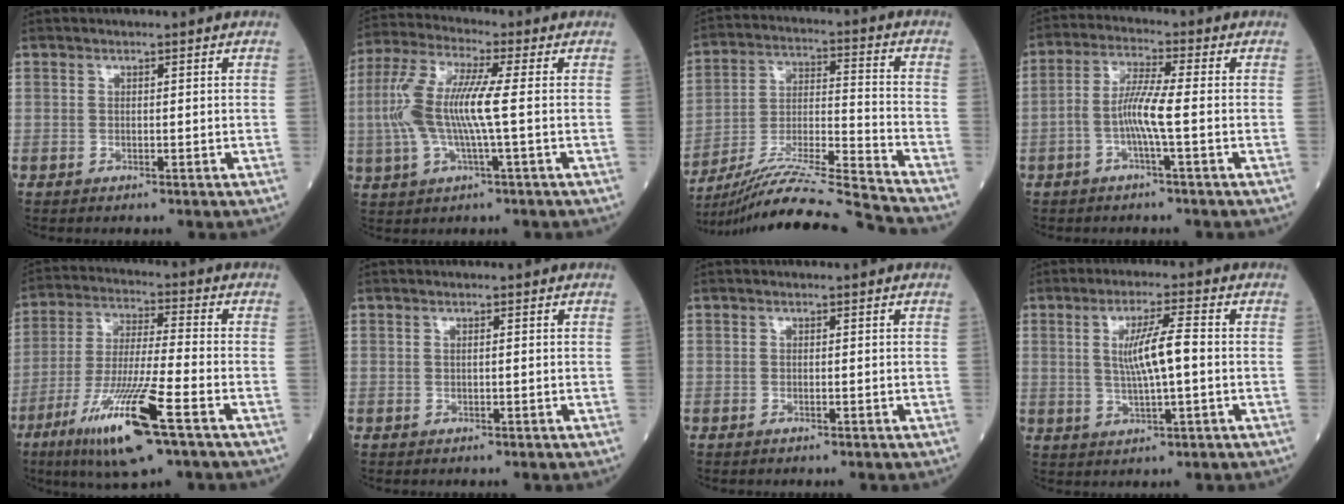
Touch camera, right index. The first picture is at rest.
{"total": 10.7, "force": [-0.1, 1.4, 10.6], "torque": [-0.236, 0.018, -0.008]}
{"total": 20.5, "force": [-19.1, -2.8, 6.9], "torque": [-0.135, -0.019, -0.322]}
{"total": 6.1, "force": [-1.5, -0.1, 6.0], "torque": [-0.124, 0.009, -0.032]}
{"total": 15.5, "force": [-7.7, 0.7, 13.4], "torque": [-0.273, -0.033, -0.137]}
{"total": 0.0}
{"total": 0.5, "force": [-0.3, 0.0, 0.5], "torque": [-0.011, -0.001, -0.003]}
{"total": 6.8, "force": [0.4, 0.4, 6.8], "torque": [-0.125, 0.002, 0.008]}